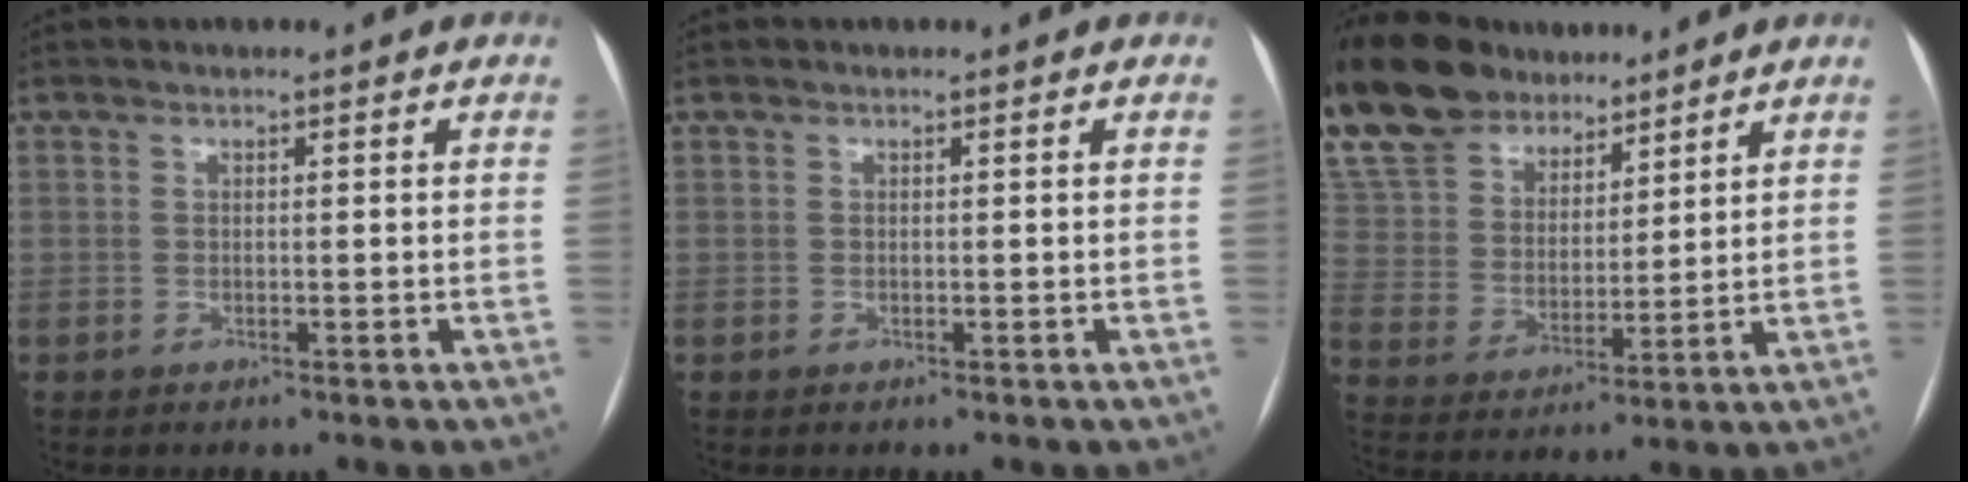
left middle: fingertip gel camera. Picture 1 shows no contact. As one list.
[{"total": 0.0}, {"total": 19.8, "force": [16.2, 9.1, 6.8], "torque": [-0.163, 0.039, 0.305]}]